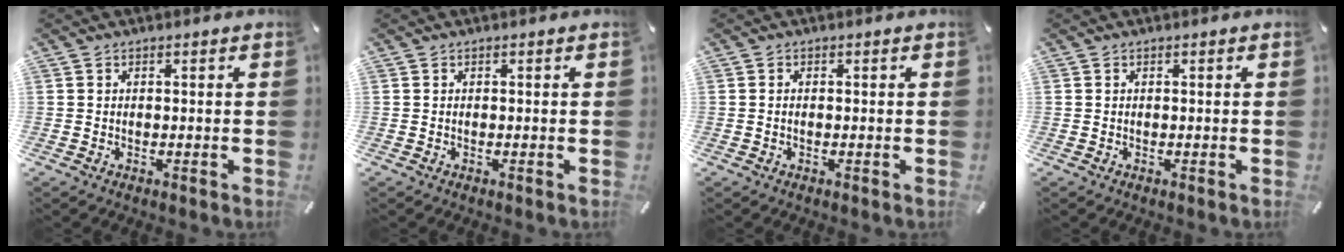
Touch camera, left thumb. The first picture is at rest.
{"total": 0.0}
{"total": 0.6, "force": [-0.1, 0.3, 0.5], "torque": [-0.012, 0.000, -0.002]}
{"total": 0.0}